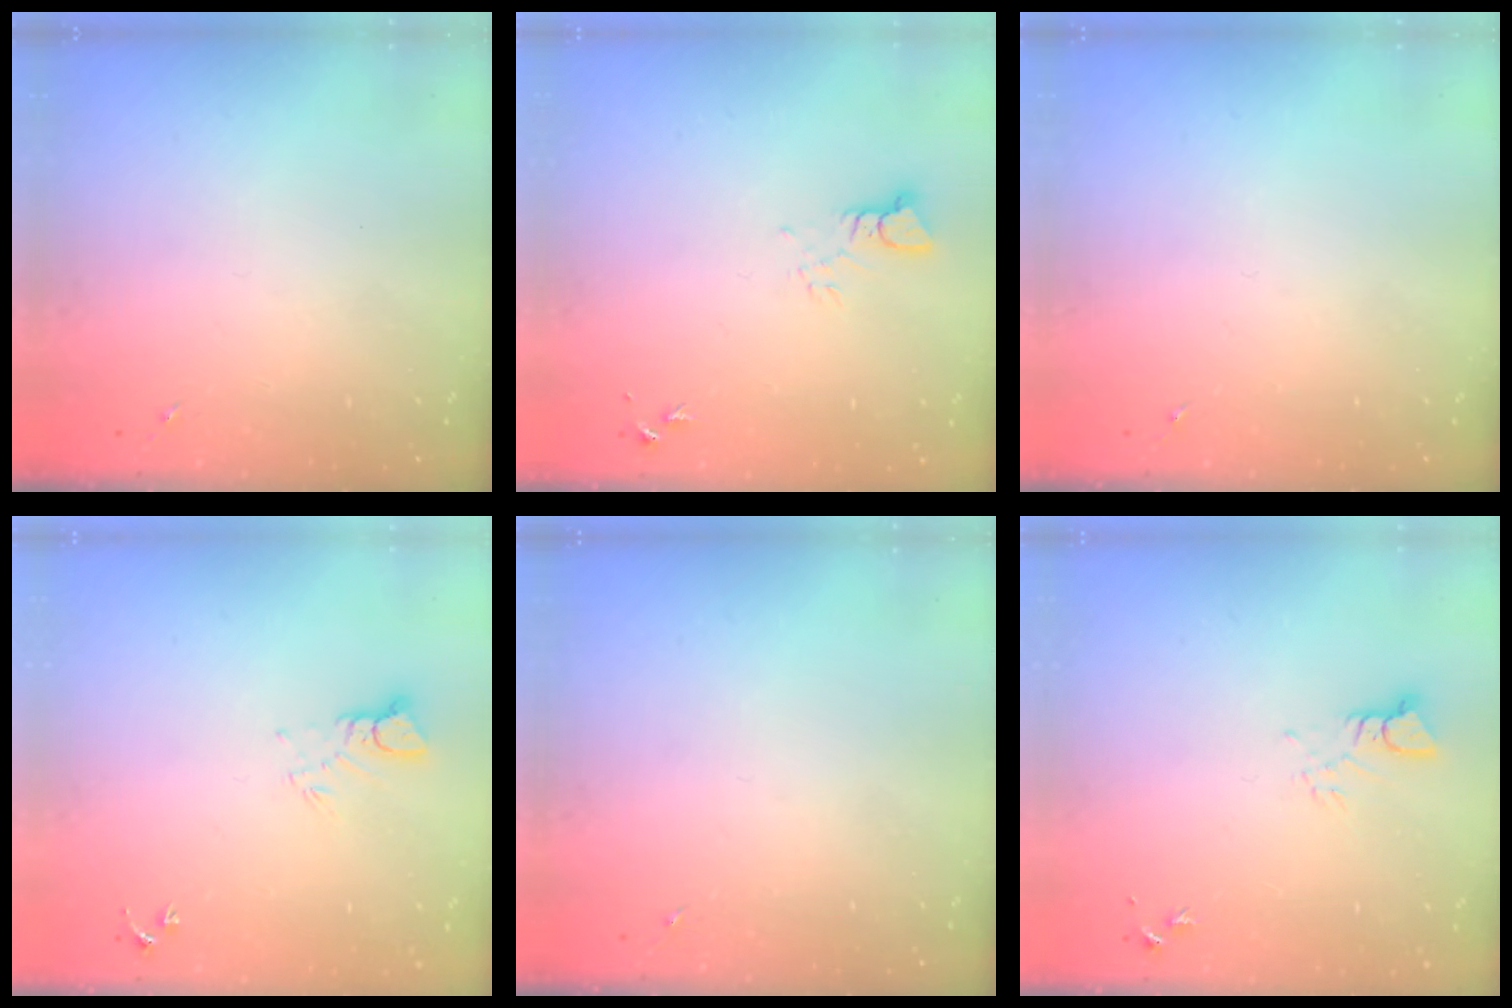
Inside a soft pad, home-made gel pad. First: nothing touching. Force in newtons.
{"total": 3.3, "press": 3.3, "slide": 0.3}
{"total": 0.0}
{"total": 4.7, "press": 4.7, "slide": 0.3}
{"total": 0.0}
{"total": 3.2, "press": 3.2, "slide": 0.2}